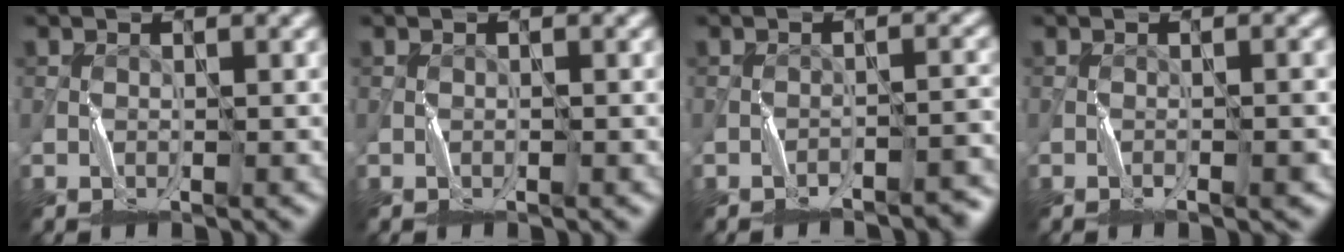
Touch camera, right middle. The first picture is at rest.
{"total": 0.0}
{"total": 2.8, "force": [-2.5, 0.4, 1.2], "torque": [-0.012, 0.014, -0.036]}
{"total": 2.2, "force": [-1.1, 0.3, 1.9], "torque": [-0.029, 0.006, -0.020]}